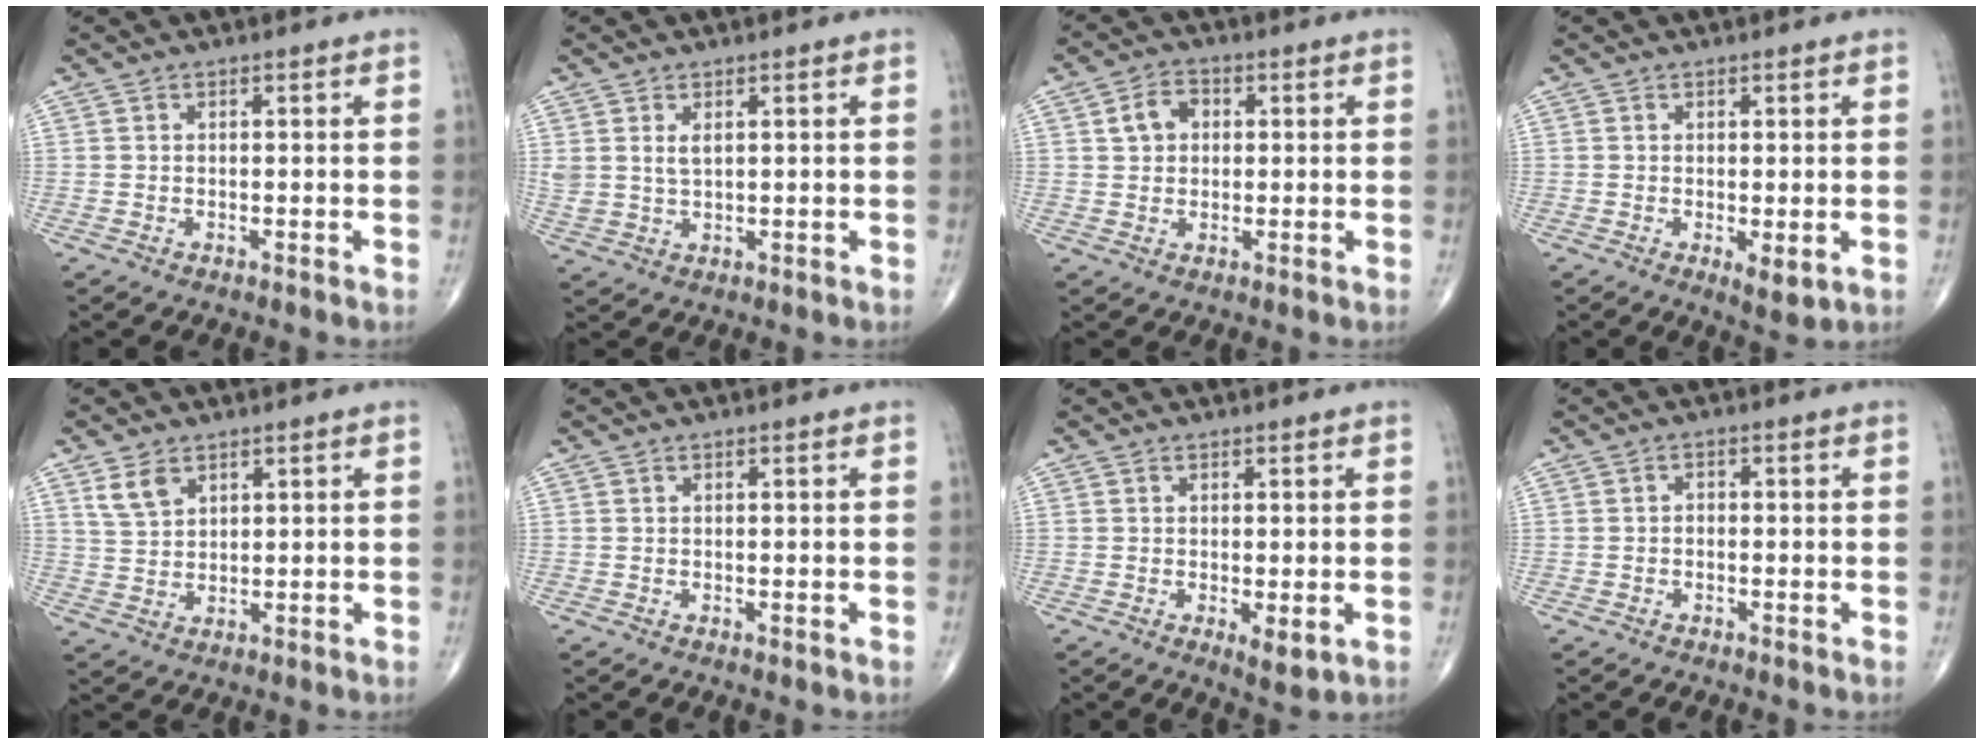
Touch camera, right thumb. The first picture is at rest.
{"total": 3.3, "force": [1.3, 1.8, 2.4], "torque": [-0.047, -0.005, 0.034]}
{"total": 5.0, "force": [1.1, 3.9, 2.9], "torque": [-0.039, 0.007, 0.014]}
{"total": 3.3, "force": [-0.6, 1.3, 3.0], "torque": [-0.044, -0.012, -0.004]}
{"total": 4.6, "force": [2.8, 2.6, 2.6], "torque": [-0.044, -0.012, 0.063]}
{"total": 0.0}
{"total": 3.3, "force": [-0.6, 1.3, 3.0], "torque": [-0.044, -0.011, -0.004]}
{"total": 1.1, "force": [-0.2, 0.8, 0.7], "torque": [-0.004, 0.005, -0.007]}